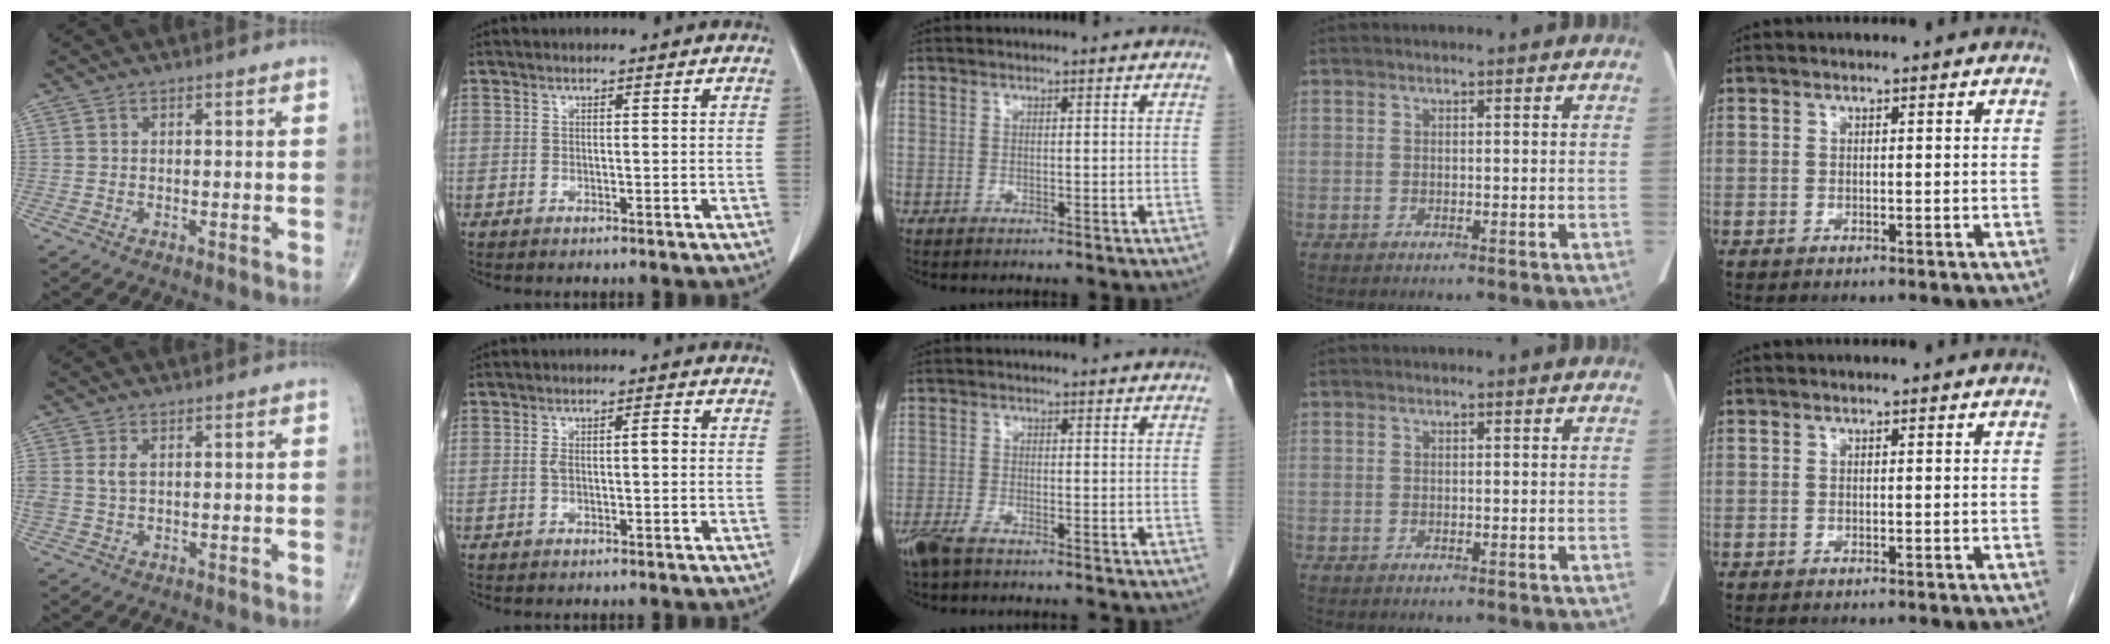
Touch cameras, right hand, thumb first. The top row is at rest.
{"thumb": {"total": 3.0, "force": [0.8, 1.8, 2.2], "torque": [-0.056, 0.005, 0.020]}, "index": {"total": 2.9, "force": [-0.1, 0.9, 2.7], "torque": [-0.057, 0.013, 0.004]}, "middle": {"total": 5.5, "force": [-4.5, 1.1, 3.0], "torque": [-0.055, -0.011, -0.078]}}